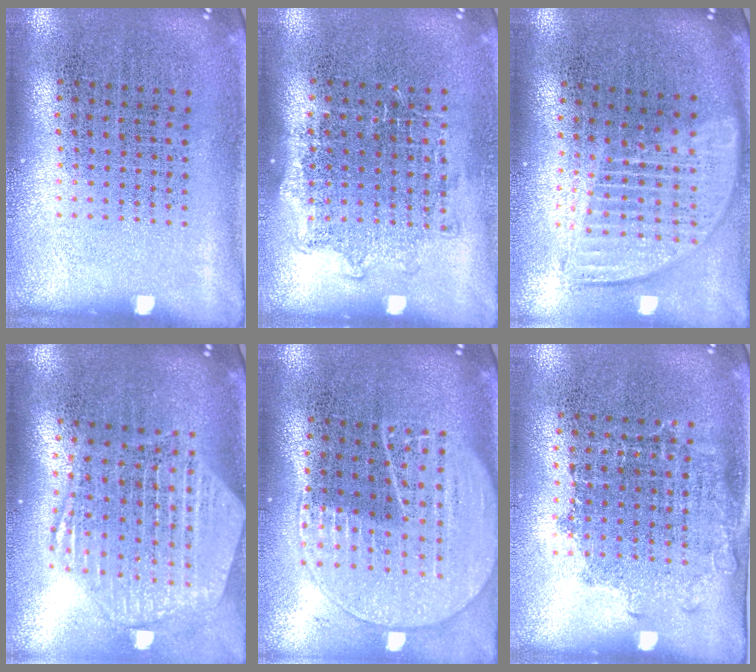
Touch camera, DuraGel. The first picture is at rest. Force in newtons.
{"total": 1.1, "press": 0.9, "slide": 0.5}
{"total": 1.8, "press": 1.5, "slide": 0.9}
{"total": 2.8, "press": 2.3, "slide": 1.6}
{"total": 1.9, "press": 1.8, "slide": 0.8}
{"total": 1.1, "press": 0.9, "slide": 0.6}